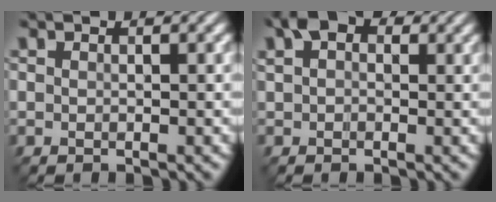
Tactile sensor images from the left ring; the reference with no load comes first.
{"total": 3.3, "force": [1.7, 2.1, 1.9], "torque": [-0.025, 0.008, 0.018]}